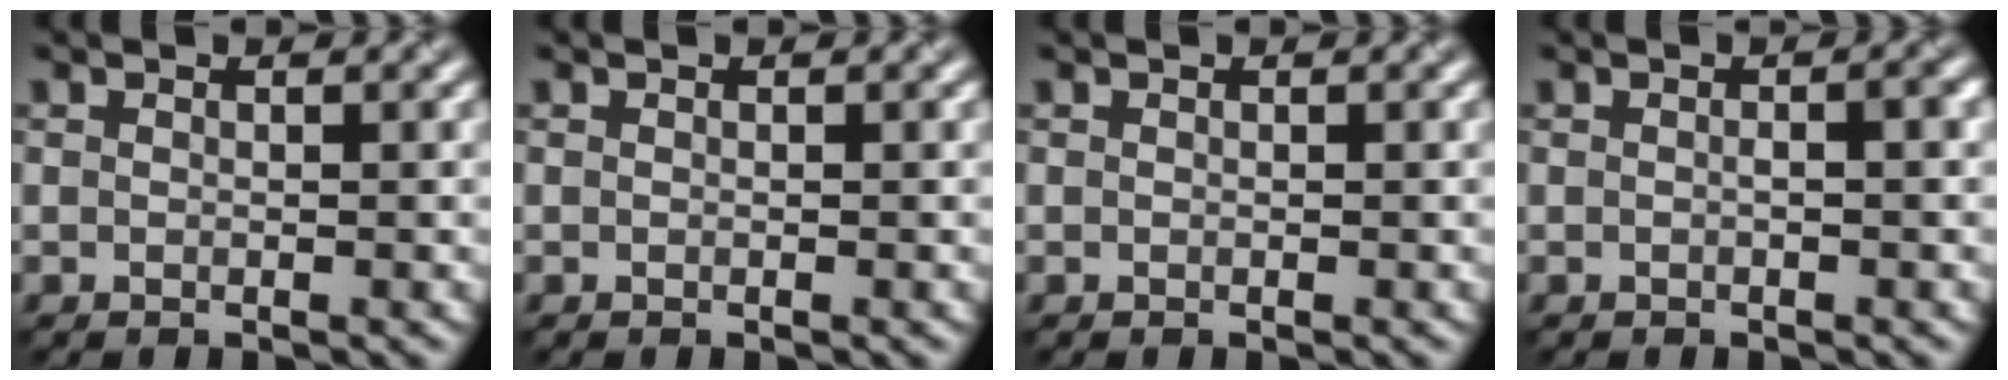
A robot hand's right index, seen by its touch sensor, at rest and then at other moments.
{"total": 0.0}
{"total": 0.0}
{"total": 1.2, "force": [-0.1, 0.2, 1.2], "torque": [-0.020, 0.002, -0.001]}